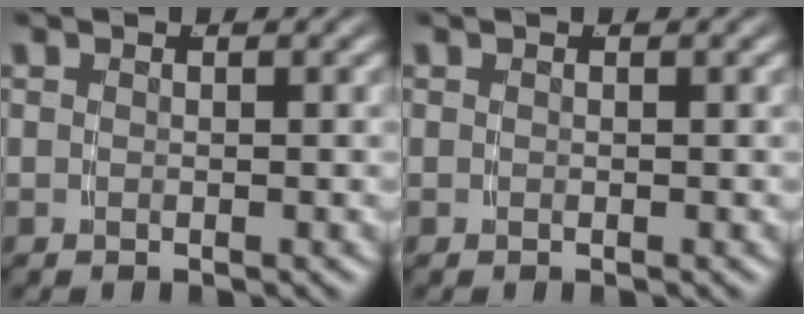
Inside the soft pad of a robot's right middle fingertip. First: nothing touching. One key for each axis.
{"total": 0.0}